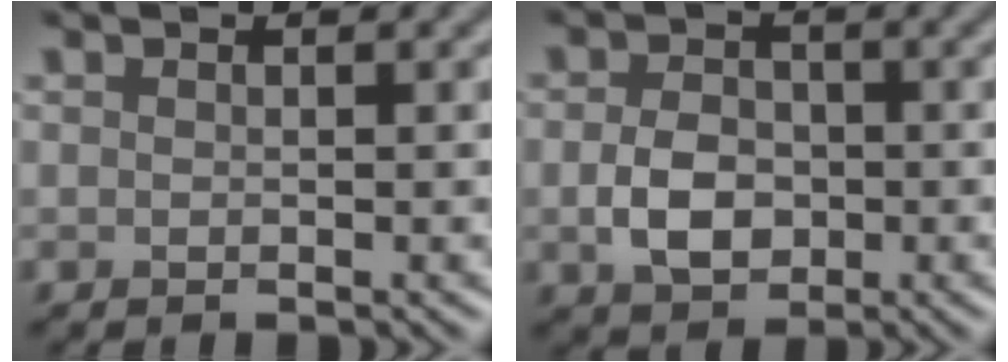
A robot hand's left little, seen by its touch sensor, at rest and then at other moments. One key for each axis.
{"total": 4.0, "fx": -0.8, "fy": 3.0, "fz": 2.6, "tx": -0.051, "ty": -0.002, "tz": -0.018}